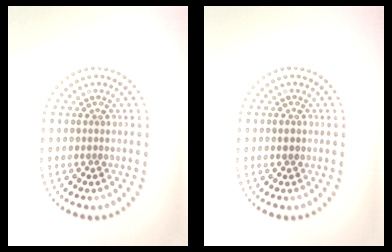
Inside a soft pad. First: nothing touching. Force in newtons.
{"total": 1.1, "press": 1.1, "slide": 0.1}